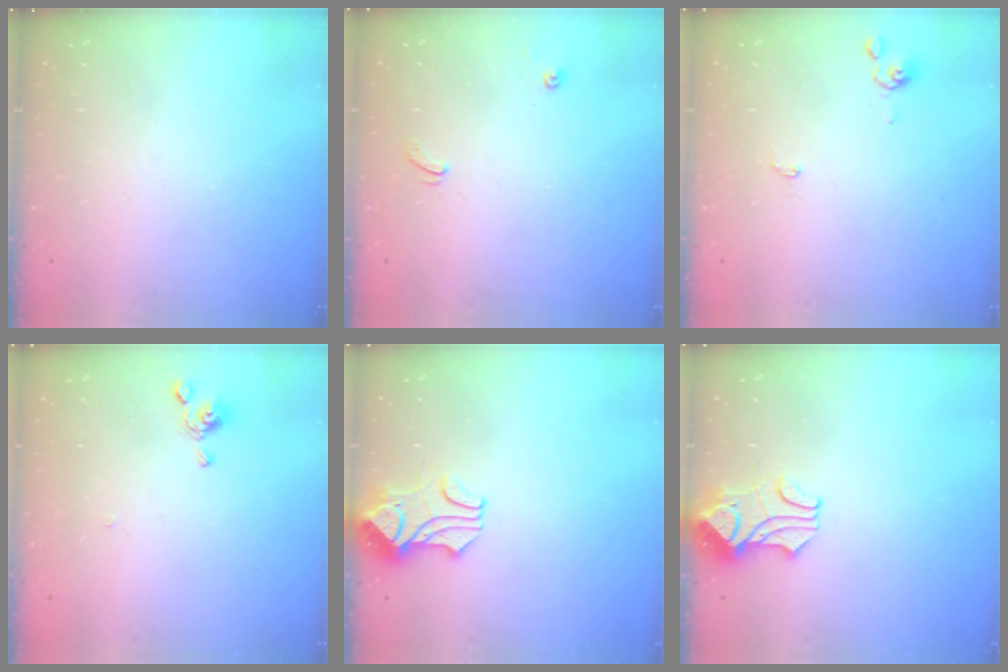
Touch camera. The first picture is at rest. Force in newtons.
{"total": 2.6, "press": 2.6, "slide": 0.3}
{"total": 1.0, "press": 1.0, "slide": 0.2}
{"total": 3.8, "press": 3.8, "slide": 0.6}
{"total": 1.7, "press": 1.3, "slide": 1.1}
{"total": 1.7, "press": 1.3, "slide": 1.0}